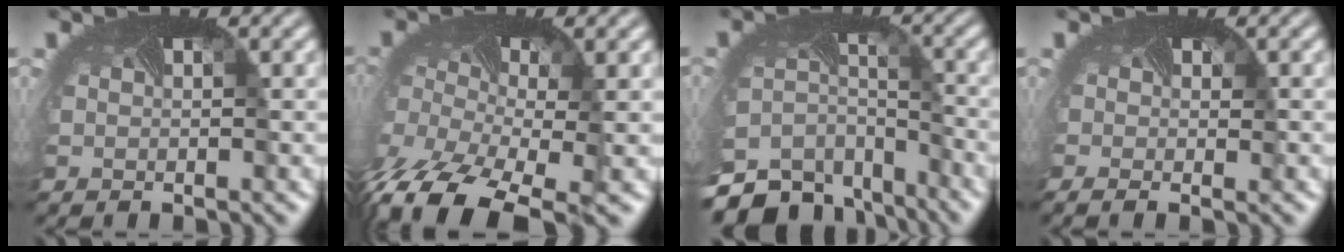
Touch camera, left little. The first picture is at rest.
{"total": 12.1, "force": [-8.3, 5.2, 7.2], "torque": [-0.202, -0.063, -0.127]}
{"total": 8.5, "force": [-7.0, 4.4, 2.0], "torque": [-0.077, -0.027, -0.110]}
{"total": 1.7, "force": [-0.6, 0.7, 1.4], "torque": [-0.027, -0.007, -0.012]}